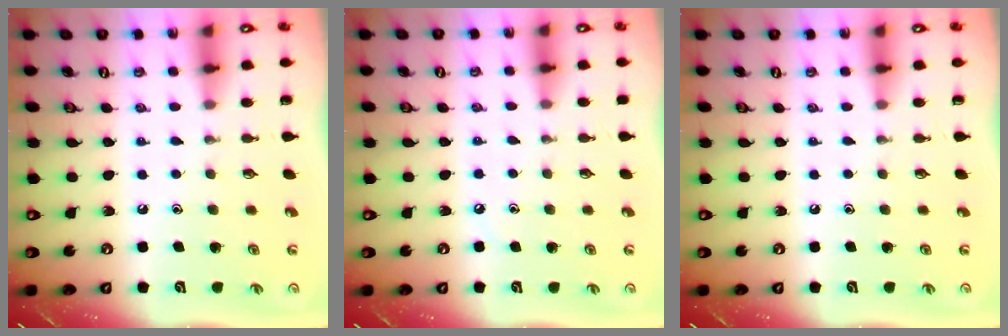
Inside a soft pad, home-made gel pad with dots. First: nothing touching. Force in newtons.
{"total": 2.6, "press": 2.6, "slide": 0.4}
{"total": 0.0}